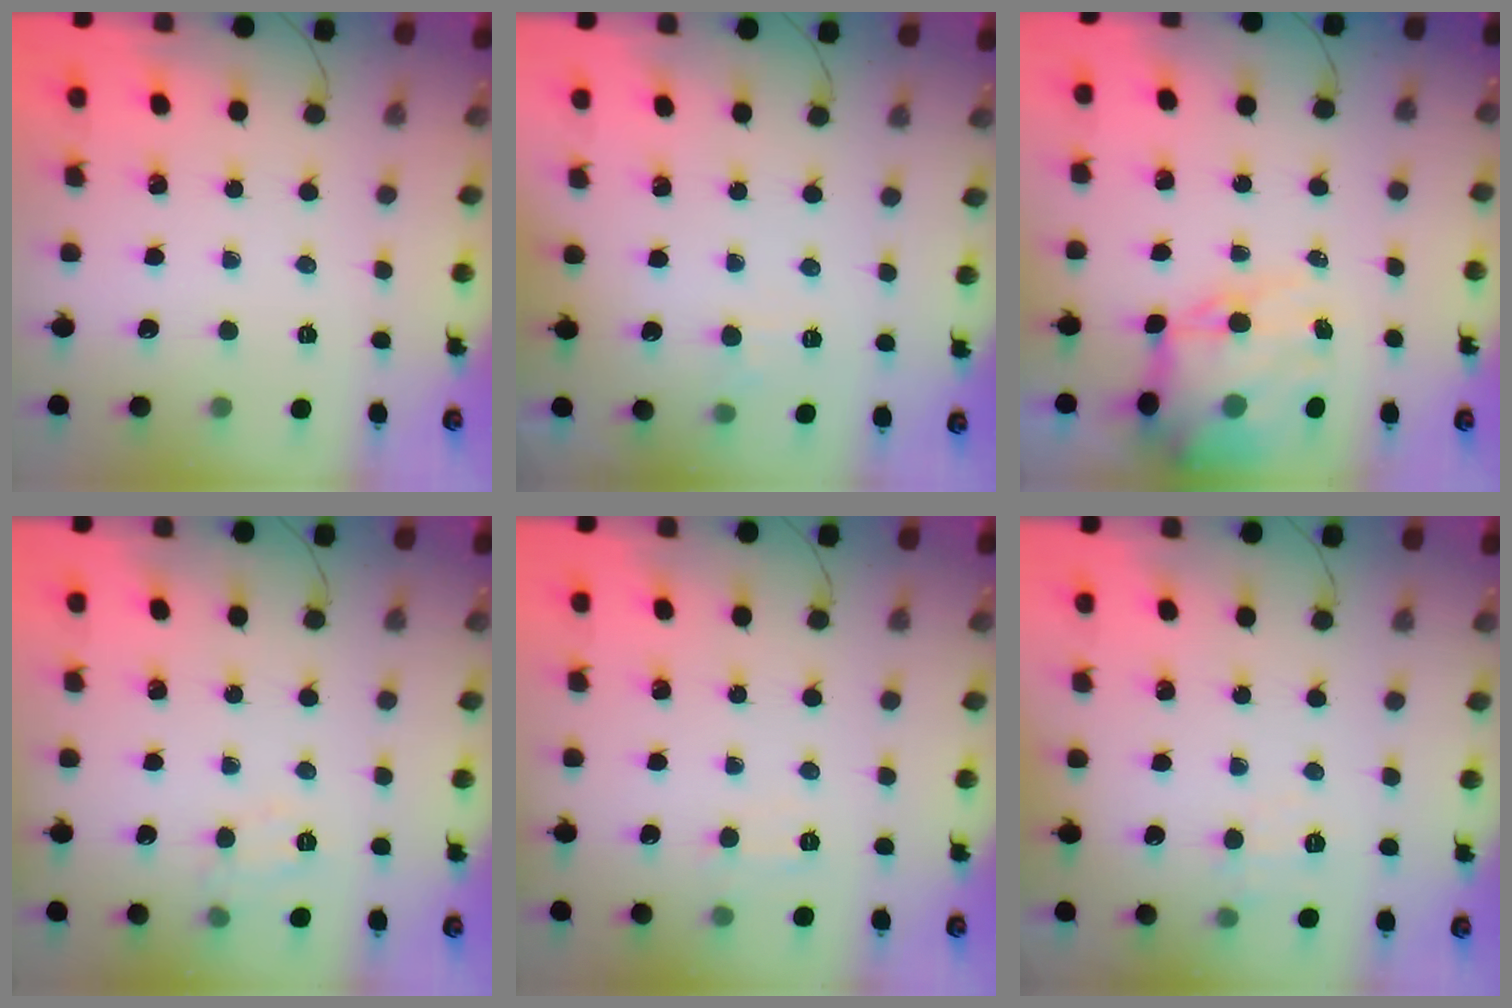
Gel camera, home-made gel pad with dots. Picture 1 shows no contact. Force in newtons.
{"total": 3.5, "press": 3.2, "slide": 1.4}
{"total": 16.3, "press": 15.8, "slide": 4.2}
{"total": 7.9, "press": 7.7, "slide": 1.4}
{"total": 5.0, "press": 4.9, "slide": 1.1}
{"total": 5.1, "press": 4.8, "slide": 1.7}